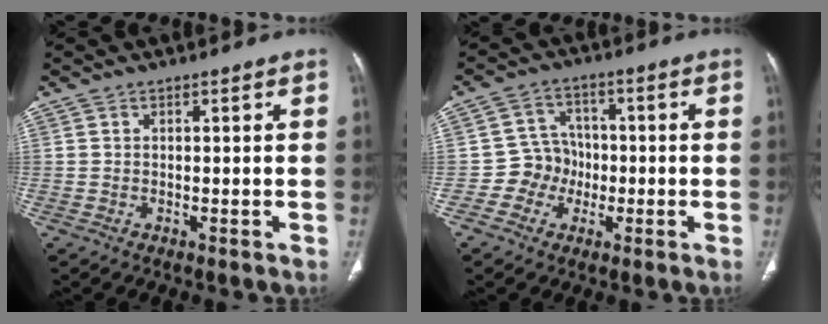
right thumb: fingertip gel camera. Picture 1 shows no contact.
{"total": 6.3, "force": [-1.6, 5.9, 1.4], "torque": [0.015, 0.020, -0.037]}